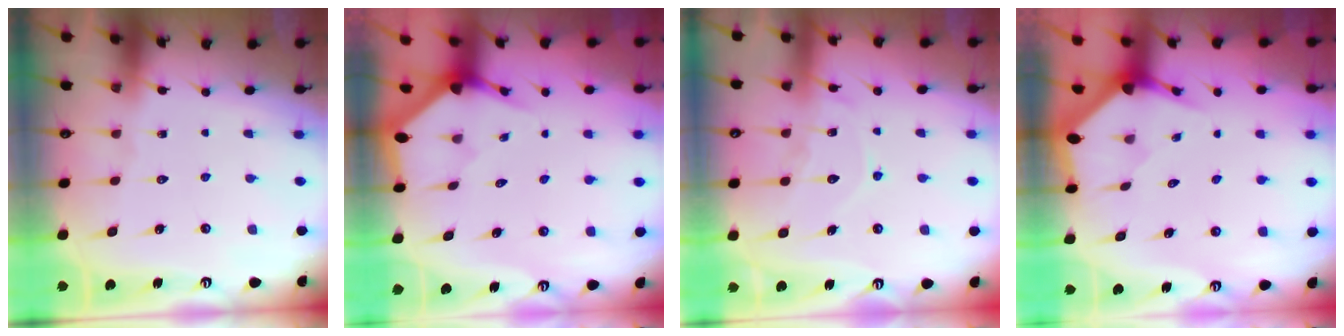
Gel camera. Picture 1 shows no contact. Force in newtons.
{"total": 2.9, "press": 2.9, "slide": 0.2}
{"total": 11.1, "press": 11.1, "slide": 1.0}
{"total": 2.9, "press": 2.9, "slide": 0.2}